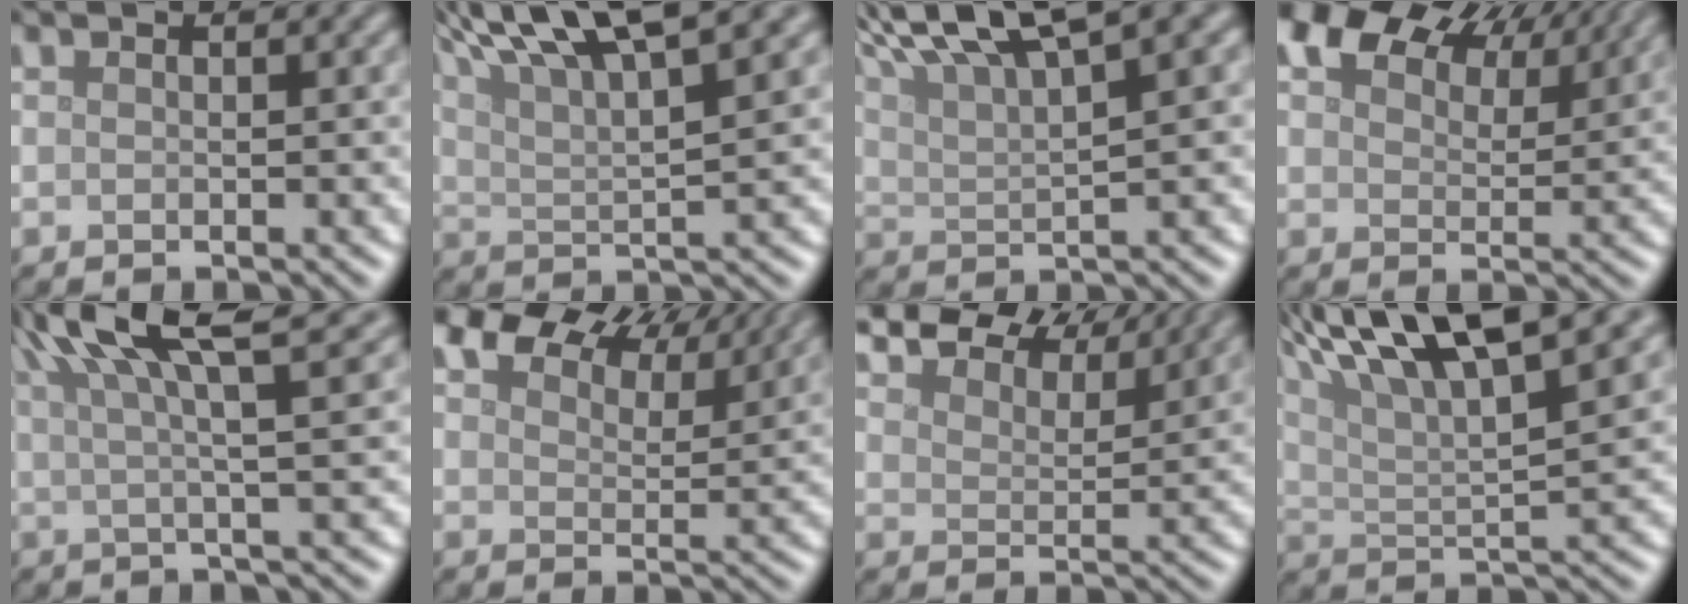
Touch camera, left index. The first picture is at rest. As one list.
[{"total": 9.5, "force": [6.5, 2.1, 6.7], "torque": [-0.112, 0.022, 0.102]}, {"total": 10.0, "force": [6.7, 2.1, 7.1], "torque": [-0.115, 0.031, 0.104]}, {"total": 10.3, "force": [7.5, 4.4, 5.5], "torque": [-0.099, 0.013, 0.118]}, {"total": 9.4, "force": [4.9, 2.1, 7.7], "torque": [-0.108, 0.030, 0.075]}, {"total": 9.8, "force": [7.8, 3.6, 4.8], "torque": [-0.088, 0.009, 0.122]}, {"total": 9.3, "force": [8.2, 2.5, 3.6], "torque": [-0.078, 0.017, 0.109]}, {"total": 12.5, "force": [7.9, 3.0, 9.2], "torque": [-0.163, 0.025, 0.128]}]